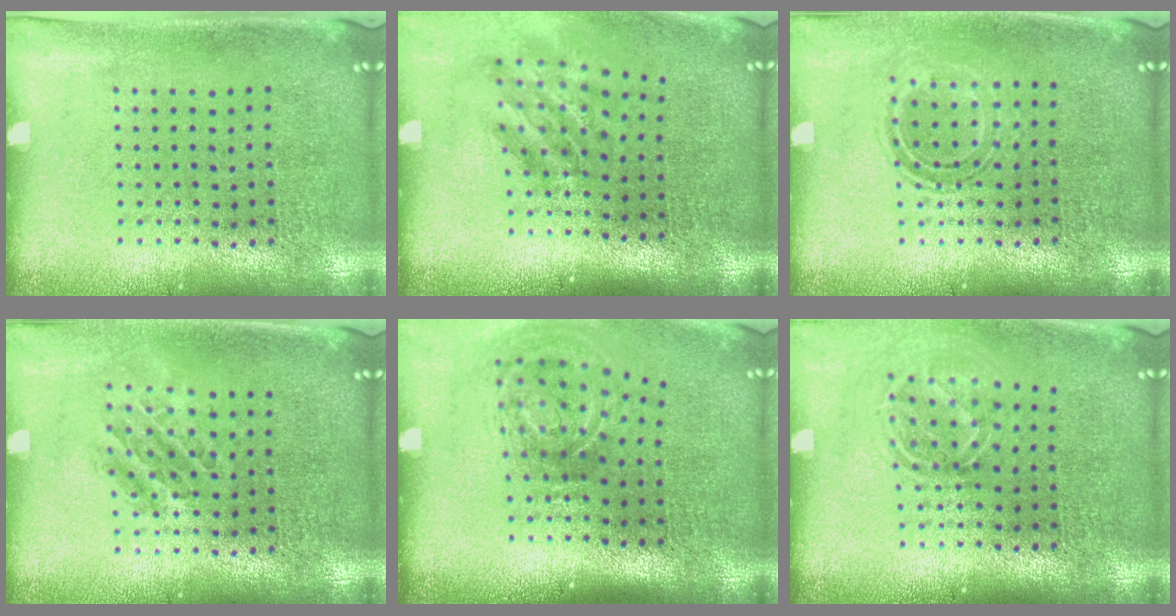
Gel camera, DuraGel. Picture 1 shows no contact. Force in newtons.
{"total": 1.9, "press": 1.2, "slide": 1.4}
{"total": 1.2, "press": 1.0, "slide": 0.7}
{"total": 1.1, "press": 0.9, "slide": 0.5}
{"total": 2.0, "press": 1.3, "slide": 1.6}
{"total": 1.6, "press": 1.2, "slide": 1.1}